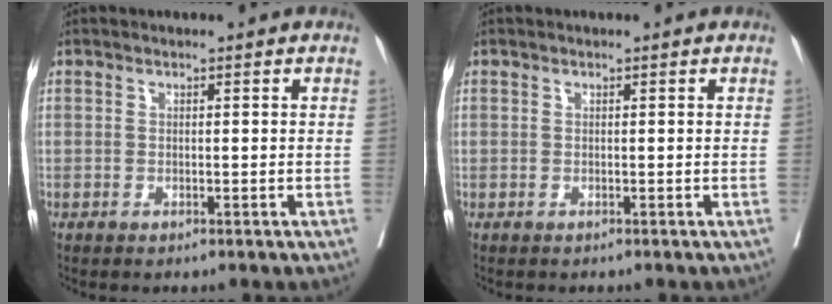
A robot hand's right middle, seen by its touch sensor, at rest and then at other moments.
{"total": 0.0}